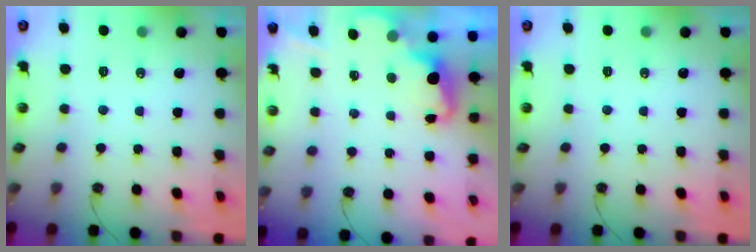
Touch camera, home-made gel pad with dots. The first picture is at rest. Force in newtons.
{"total": 2.5, "press": 2.4, "slide": 0.5}
{"total": 0.0}